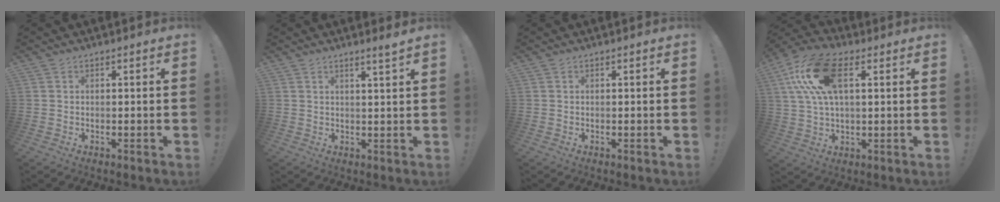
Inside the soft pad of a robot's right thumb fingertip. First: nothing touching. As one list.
[{"total": 2.7, "force": [2.0, -0.4, 1.8], "torque": [-0.022, -0.016, 0.030]}, {"total": 0.0}, {"total": 16.9, "force": [5.4, 8.6, 13.5], "torque": [-0.264, -0.002, 0.094]}]